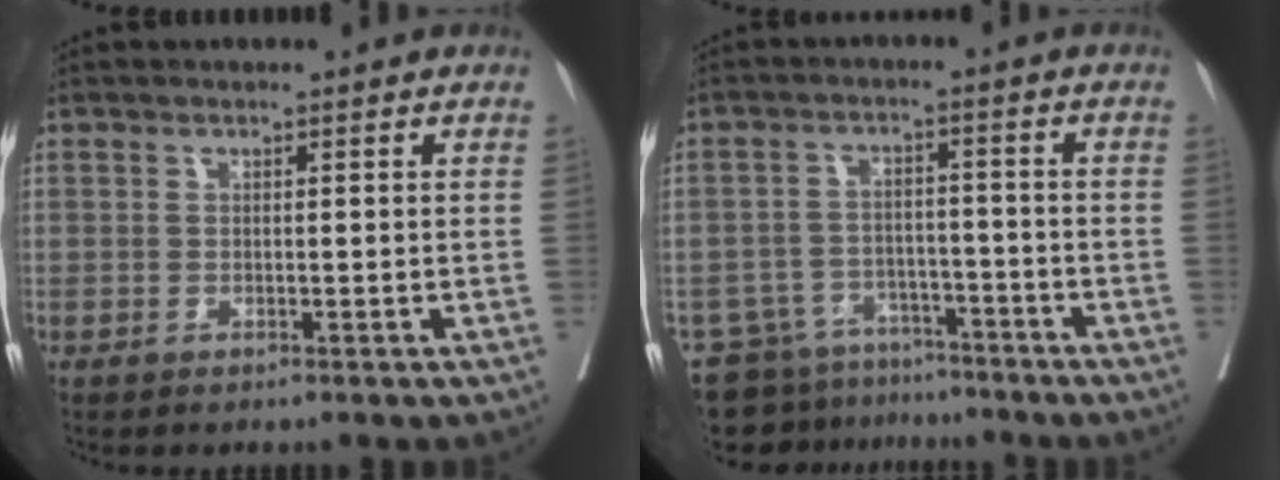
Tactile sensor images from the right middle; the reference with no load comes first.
{"total": 8.7, "force": [-7.6, 4.3, 0.3], "torque": [-0.004, 0.023, -0.114]}